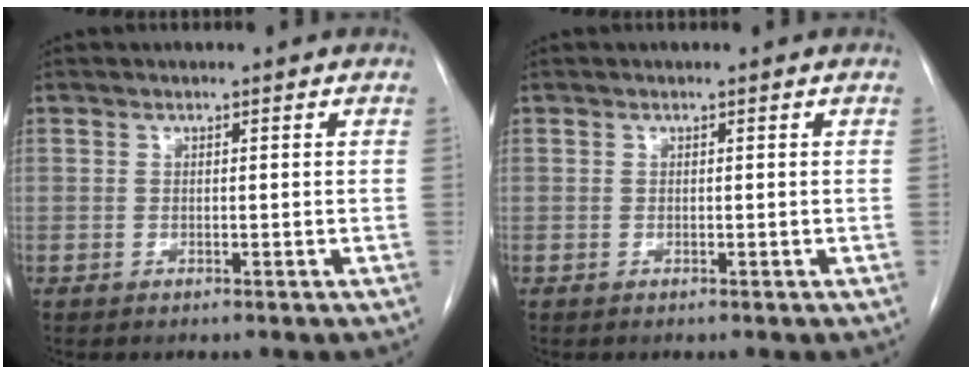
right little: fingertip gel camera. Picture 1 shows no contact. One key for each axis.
{"total": 0.0}